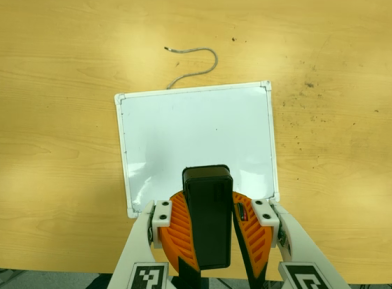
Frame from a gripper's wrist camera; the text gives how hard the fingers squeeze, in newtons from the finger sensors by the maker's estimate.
{"total": 11.6, "left": 10.6, "right": 12.5}